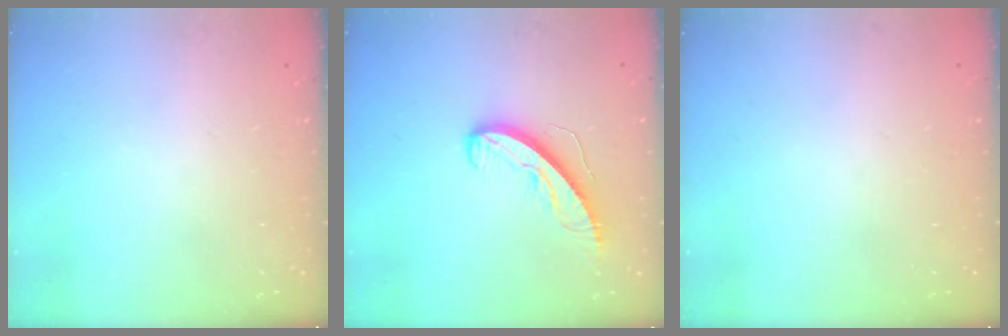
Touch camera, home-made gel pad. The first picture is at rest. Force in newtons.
{"total": 8.6, "press": 8.6, "slide": 0.2}
{"total": 0.0}